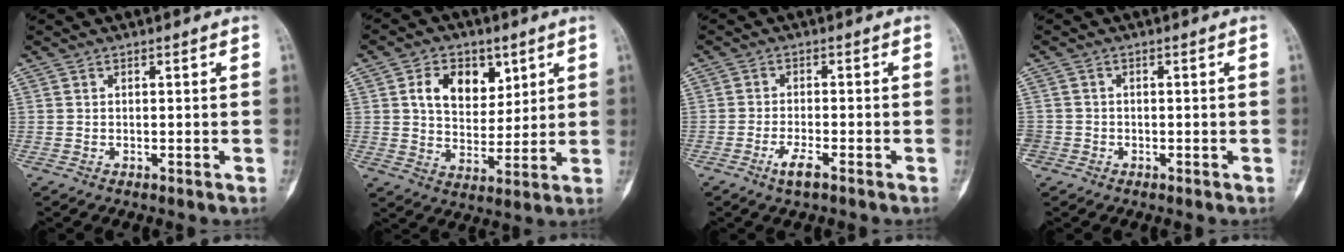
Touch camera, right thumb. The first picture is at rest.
{"total": 10.6, "force": [4.2, 7.3, 6.4], "torque": [-0.066, -0.019, 0.075]}
{"total": 3.4, "force": [-2.0, 0.7, 2.7], "torque": [-0.058, 0.005, -0.040]}
{"total": 2.2, "force": [-1.0, 2.0, 0.3], "torque": [0.000, 0.008, -0.022]}